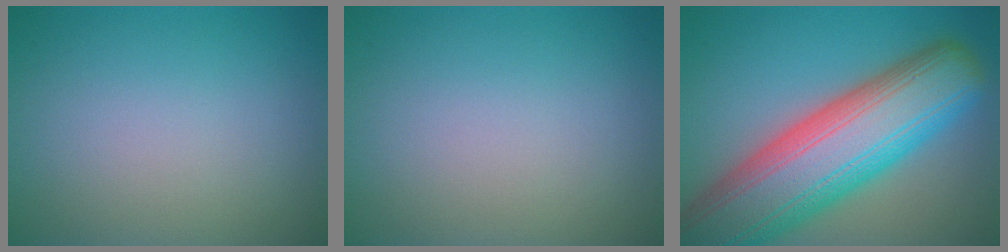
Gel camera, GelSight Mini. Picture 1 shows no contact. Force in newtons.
{"total": 0.0}
{"total": 14.7, "press": 14.7, "slide": 0.8}